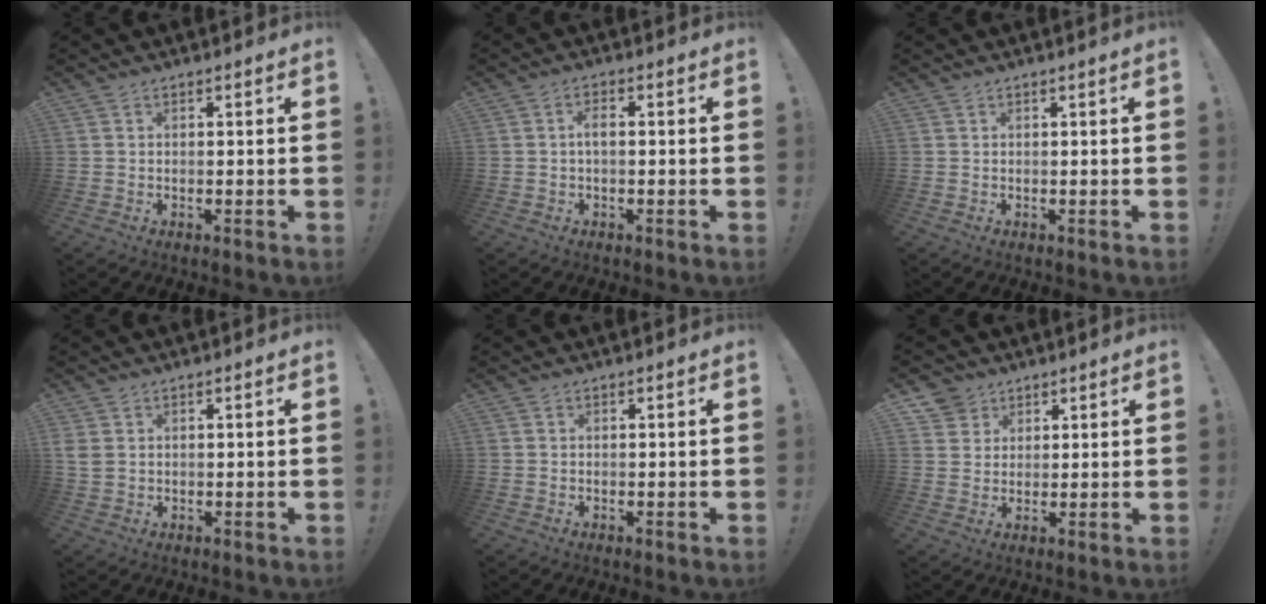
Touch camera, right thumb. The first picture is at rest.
{"total": 3.0, "force": [-0.2, 0.9, 2.8], "torque": [-0.060, 0.011, -0.003]}
{"total": 0.6, "force": [0.2, -0.3, 0.4], "torque": [-0.008, 0.000, 0.001]}
{"total": 3.1, "force": [1.1, 2.3, 1.8], "torque": [-0.035, -0.002, 0.022]}
{"total": 0.0}
{"total": 5.4, "force": [3.4, 4.1, 0.2], "torque": [-0.004, -0.022, 0.066]}